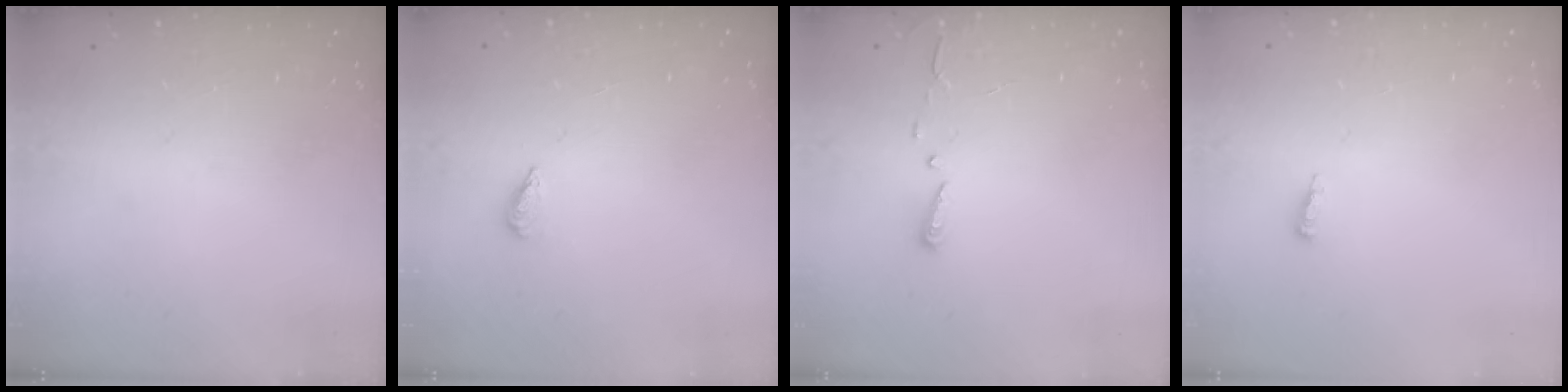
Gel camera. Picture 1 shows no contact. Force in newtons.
{"total": 2.3, "press": 2.2, "slide": 0.8}
{"total": 3.0, "press": 2.9, "slide": 0.3}
{"total": 3.9, "press": 3.6, "slide": 1.5}